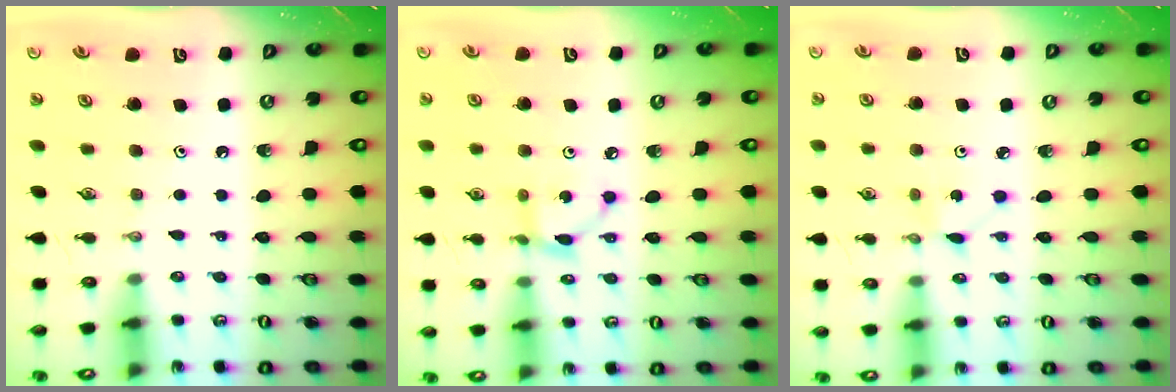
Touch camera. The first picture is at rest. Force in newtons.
{"total": 4.1, "press": 4.1, "slide": 0.1}
{"total": 1.2, "press": 1.2, "slide": 0.2}